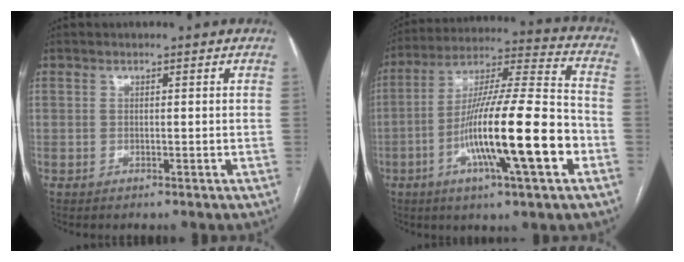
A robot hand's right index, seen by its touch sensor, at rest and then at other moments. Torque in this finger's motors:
{"motor_torque": [1.44, -0.69, 1.05, 0.21]}